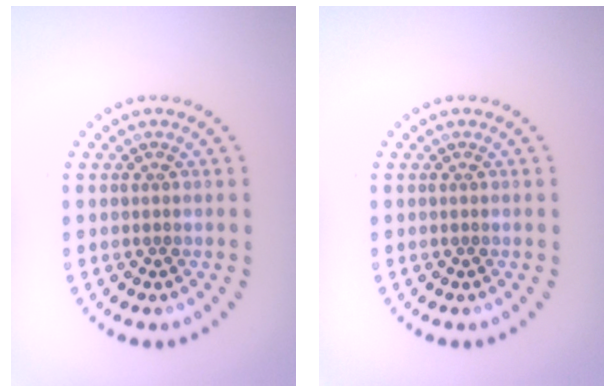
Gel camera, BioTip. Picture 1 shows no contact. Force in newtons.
{"total": 0.0}